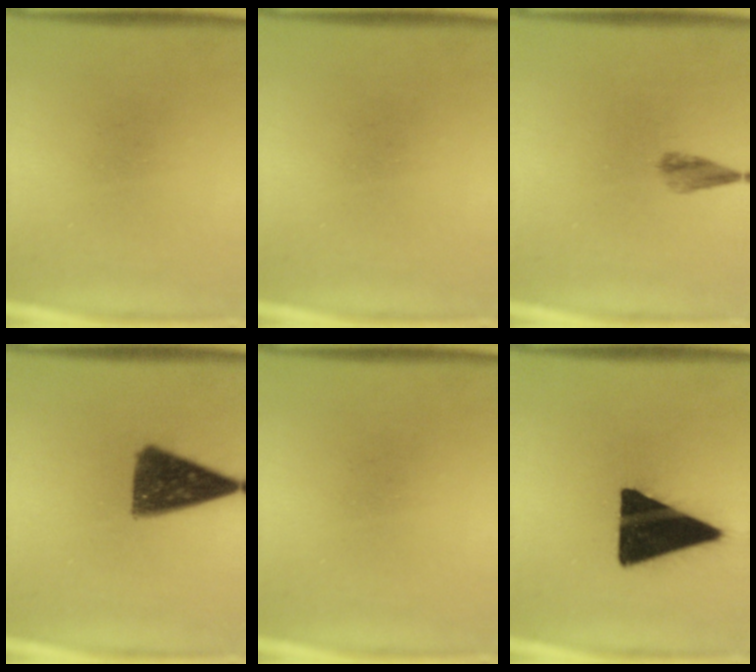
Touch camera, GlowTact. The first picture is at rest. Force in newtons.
{"total": 0.0}
{"total": 2.0}
{"total": 11.5}
{"total": 0.0}
{"total": 19.9}